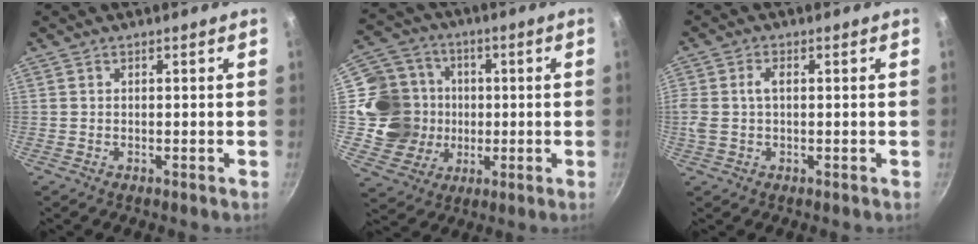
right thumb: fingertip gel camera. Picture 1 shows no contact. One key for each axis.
{"total": 15.5, "fx": 0.1, "fy": 14.3, "fz": 6.0, "tx": -0.083, "ty": 0.022, "tz": 0.013}
{"total": 4.3, "fx": 0.4, "fy": 2.5, "fz": 3.4, "tx": -0.091, "ty": 0.012, "tz": 0.007}